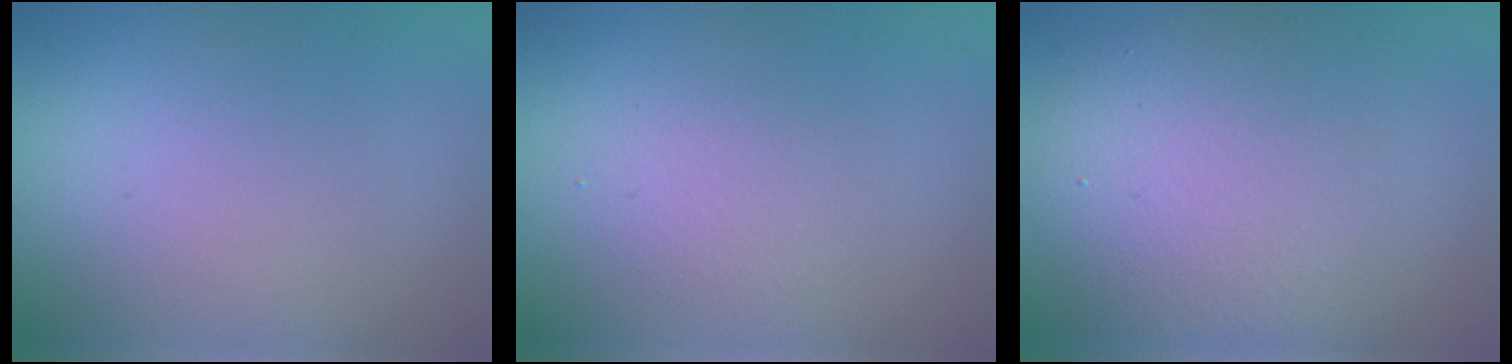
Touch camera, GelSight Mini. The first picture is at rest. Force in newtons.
{"total": 1.5, "press": 1.5, "slide": 0.2}
{"total": 9.0, "press": 9.0, "slide": 0.2}